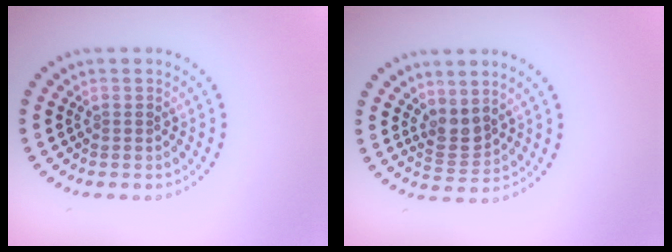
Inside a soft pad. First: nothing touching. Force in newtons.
{"total": 2.2, "press": 1.8, "slide": 1.1}